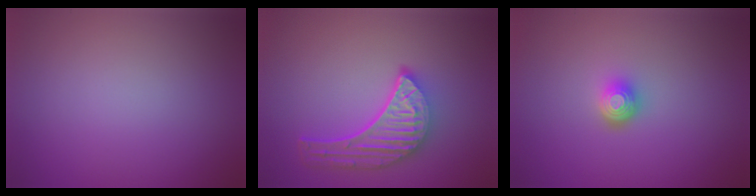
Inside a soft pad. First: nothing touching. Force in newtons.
{"total": 5.4, "press": 4.1, "slide": 3.5}
{"total": 1.9, "press": 1.4, "slide": 1.2}